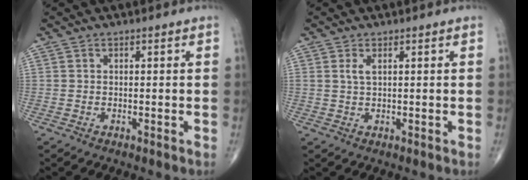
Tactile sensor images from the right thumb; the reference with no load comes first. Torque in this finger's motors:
{"motor_torque": [0.13, 0.07, 0.32, 0.18, 0.03]}